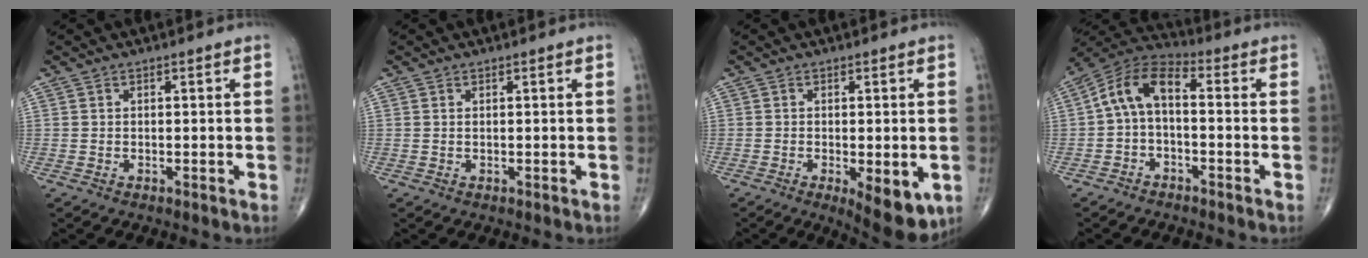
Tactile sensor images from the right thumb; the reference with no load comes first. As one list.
[{"total": 0.0}, {"total": 9.0, "force": [-2.9, 3.4, 7.9], "torque": [-0.101, -0.015, -0.037]}, {"total": 9.1, "force": [-0.5, 4.9, 7.6], "torque": [-0.136, 0.037, -0.024]}]